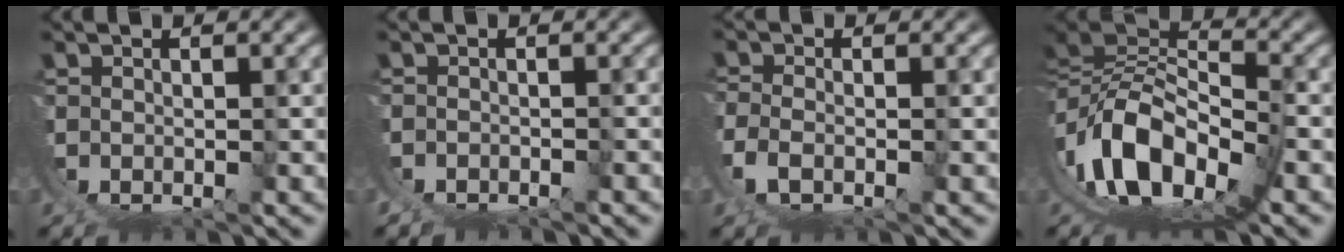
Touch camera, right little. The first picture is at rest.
{"total": 2.7, "force": [-1.1, 2.2, 1.1], "torque": [-0.039, -0.005, -0.016]}
{"total": 2.5, "force": [0.5, 1.4, 2.0], "torque": [-0.066, -0.015, 0.016]}
{"total": 13.4, "force": [1.0, 8.9, 10.0], "torque": [-0.206, -0.034, 0.025]}